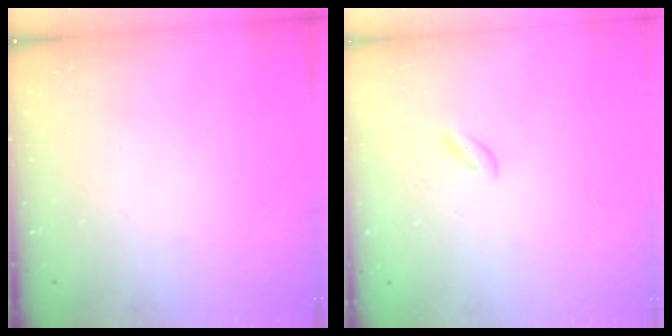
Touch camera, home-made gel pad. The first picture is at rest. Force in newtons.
{"total": 1.4, "press": 1.1, "slide": 0.8}